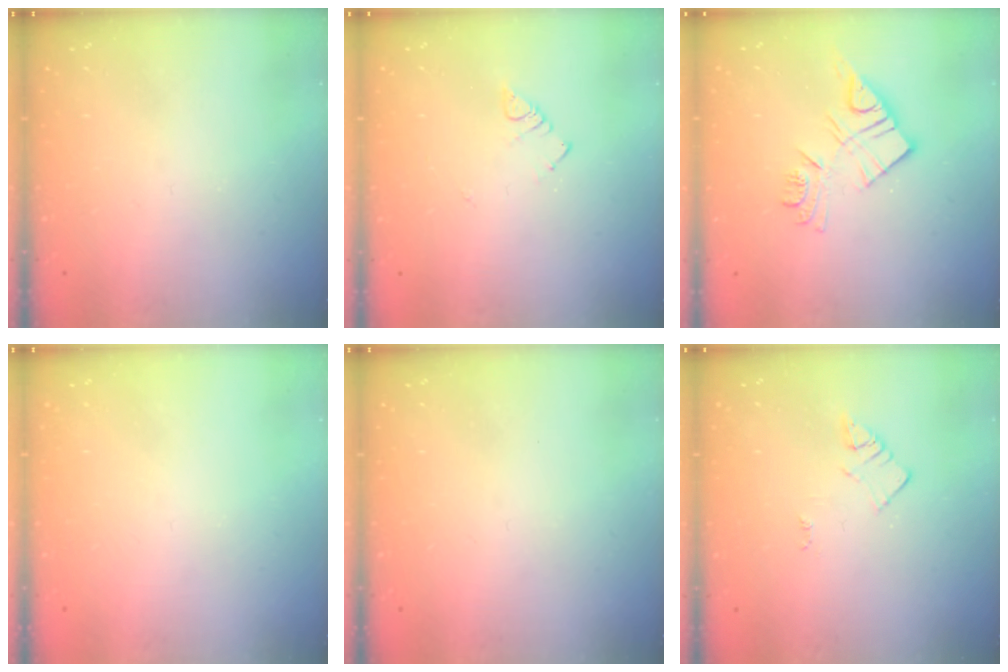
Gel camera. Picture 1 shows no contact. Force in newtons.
{"total": 3.0, "press": 2.9, "slide": 0.4}
{"total": 10.8, "press": 10.7, "slide": 0.9}
{"total": 0.0}
{"total": 0.0}
{"total": 2.1, "press": 2.1, "slide": 0.3}